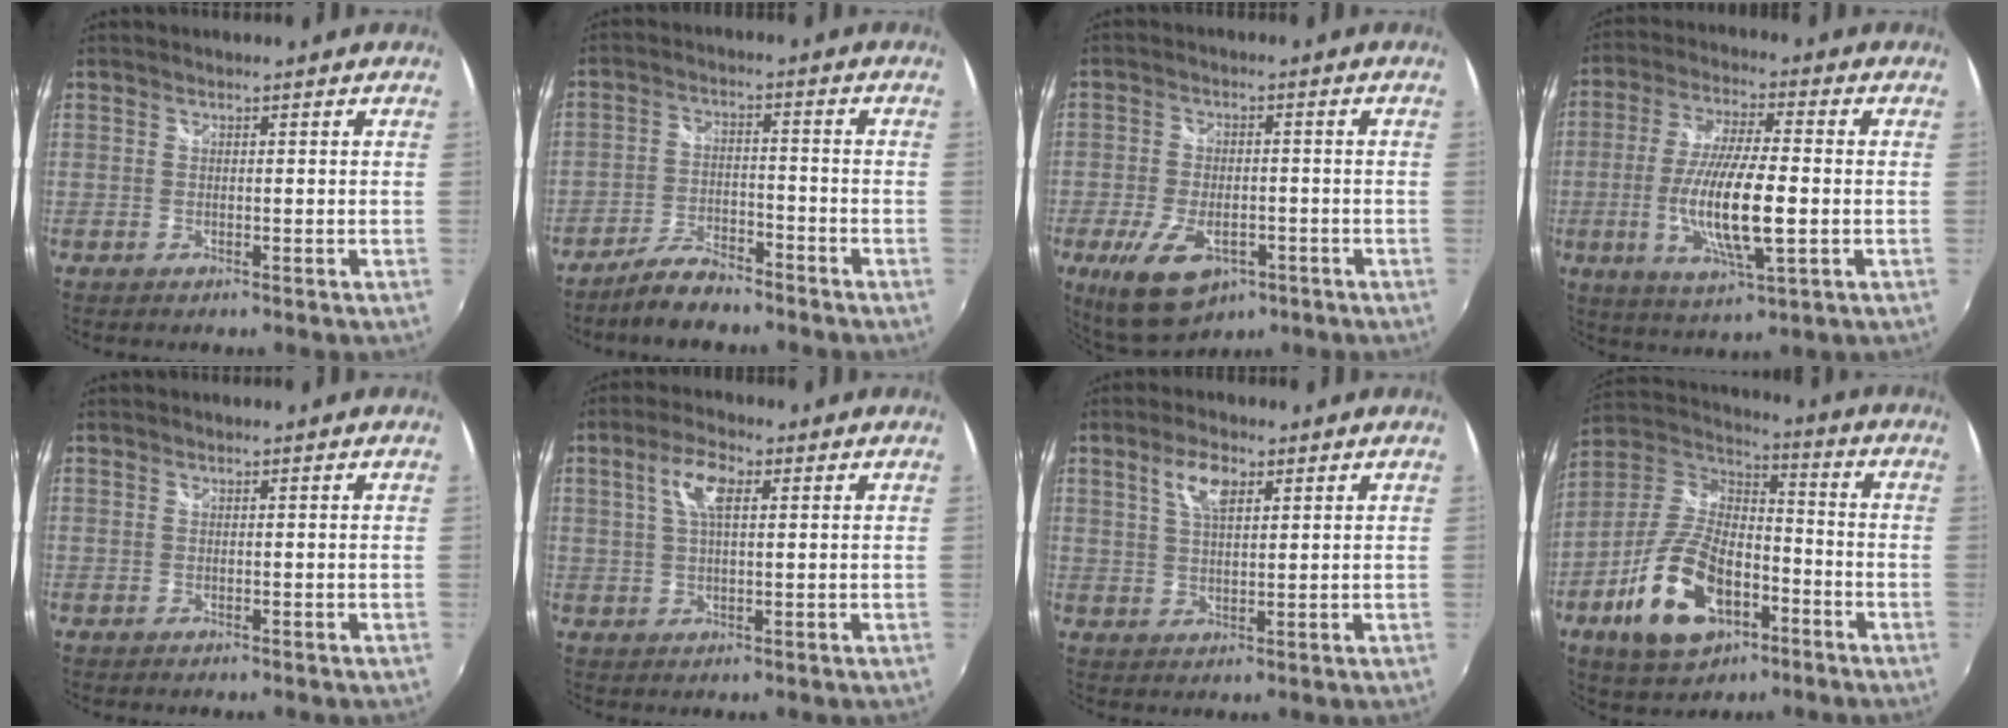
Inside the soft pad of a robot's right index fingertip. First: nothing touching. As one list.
[{"total": 7.0, "force": [-6.0, 2.0, 3.2], "torque": [-0.081, 0.001, -0.107]}, {"total": 12.4, "force": [-6.0, 6.7, 8.6], "torque": [-0.188, -0.028, -0.094]}, {"total": 13.7, "force": [-2.5, 2.8, 13.2], "torque": [-0.259, -0.014, -0.045]}, {"total": 0.0}, {"total": 6.0, "force": [2.0, 2.3, 5.2], "torque": [-0.097, 0.012, 0.036]}, {"total": 5.5, "force": [2.7, 2.3, 4.2], "torque": [-0.076, 0.008, 0.051]}, {"total": 18.5, "force": [-7.6, 10.3, 13.4], "torque": [-0.289, -0.003, -0.127]}]